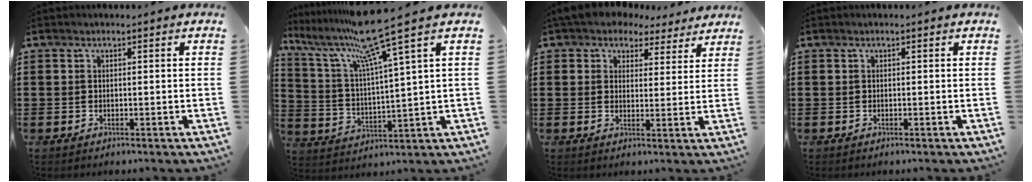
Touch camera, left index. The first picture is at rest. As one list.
[{"total": 11.4, "force": [8.4, -0.4, 7.6], "torque": [-0.177, -0.040, 0.135]}, {"total": 5.1, "force": [4.4, 2.1, 1.3], "torque": [-0.047, -0.008, 0.081]}, {"total": 0.0}]